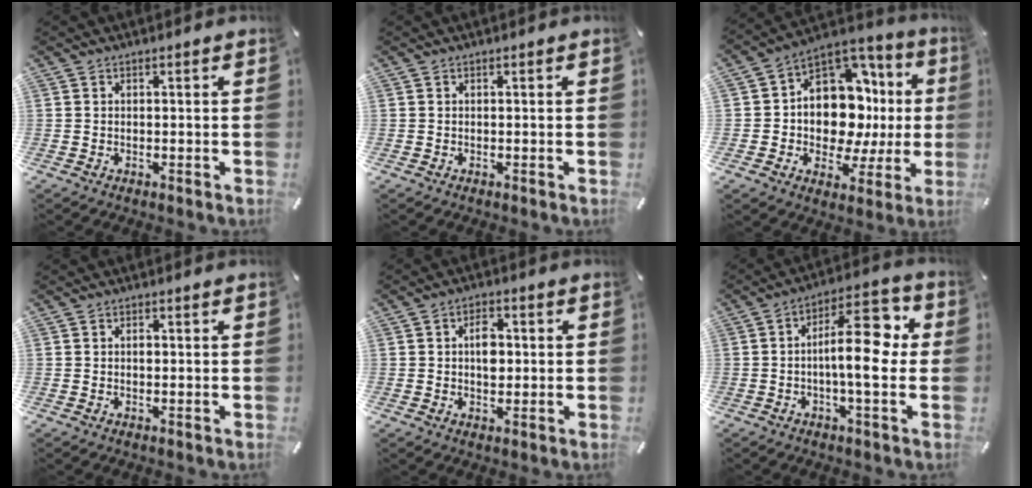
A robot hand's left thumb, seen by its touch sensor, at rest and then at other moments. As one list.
[{"total": 0.0}, {"total": 15.2, "force": [1.7, 11.5, 9.8], "torque": [-0.136, -0.036, 0.033]}, {"total": 0.8, "force": [0.1, 0.4, 0.6], "torque": [-0.014, -0.001, 0.001]}, {"total": 5.1, "force": [0.5, 3.2, 4.0], "torque": [-0.048, -0.004, 0.001]}, {"total": 15.0, "force": [0.9, 5.8, 13.8], "torque": [-0.200, -0.008, 0.009]}]